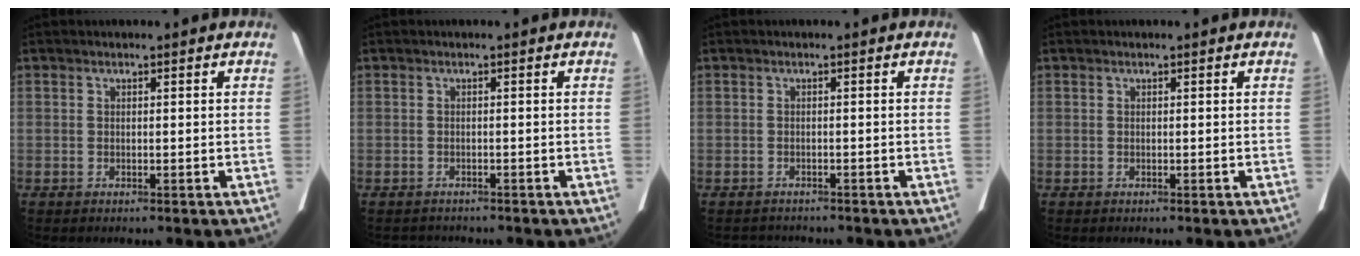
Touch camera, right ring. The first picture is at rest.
{"total": 2.8, "force": [-2.6, 1.0, 0.4], "torque": [-0.007, -0.005, -0.031]}
{"total": 3.4, "force": [-3.2, 1.0, 0.5], "torque": [-0.007, -0.005, -0.040]}
{"total": 0.0}